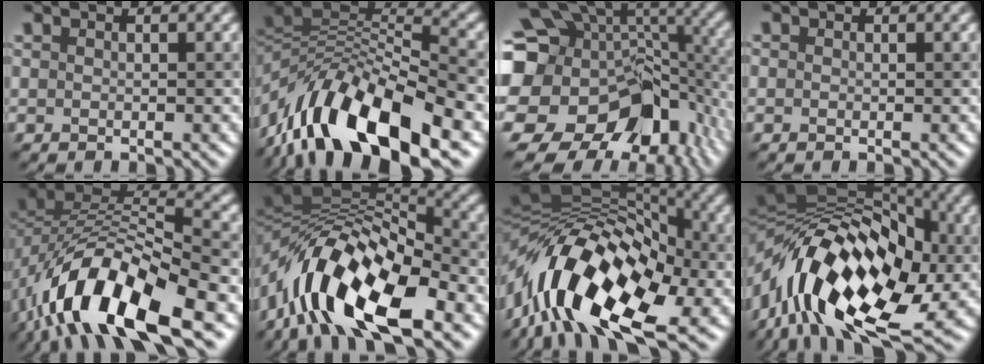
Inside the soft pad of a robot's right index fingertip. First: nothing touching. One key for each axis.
{"total": 12.3, "fx": -6.0, "fy": 4.9, "fz": 9.6, "tx": -0.154, "ty": 0.023, "tz": -0.111}
{"total": 17.1, "fx": -3.7, "fy": 12.9, "fz": 10.7, "tx": -0.186, "ty": 0.009, "tz": -0.051}
{"total": 0.0}
{"total": 12.5, "fx": -6.4, "fy": 5.4, "fz": 9.3, "tx": -0.162, "ty": 0.008, "tz": -0.124}
{"total": 13.0, "fx": -5.1, "fy": 5.4, "fz": 10.7, "tx": -0.175, "ty": 0.025, "tz": -0.099}
{"total": 15.9, "fx": -4.9, "fy": 8.9, "fz": 12.3, "tx": -0.221, "ty": 0.027, "tz": -0.103}
{"total": 16.8, "fx": -2.6, "fy": 10.1, "fz": 13.1, "tx": -0.233, "ty": 0.028, "tz": -0.053}